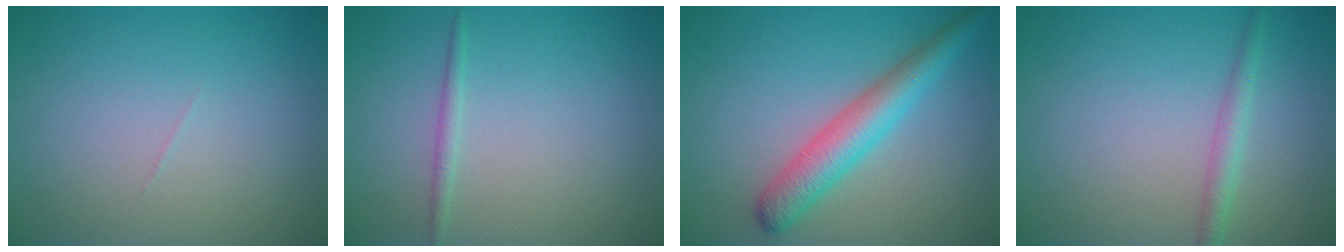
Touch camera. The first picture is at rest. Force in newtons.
{"total": 1.0, "press": 1.0, "slide": 0.0}
{"total": 4.7, "press": 4.7, "slide": 0.1}
{"total": 1.9, "press": 1.9, "slide": 0.0}